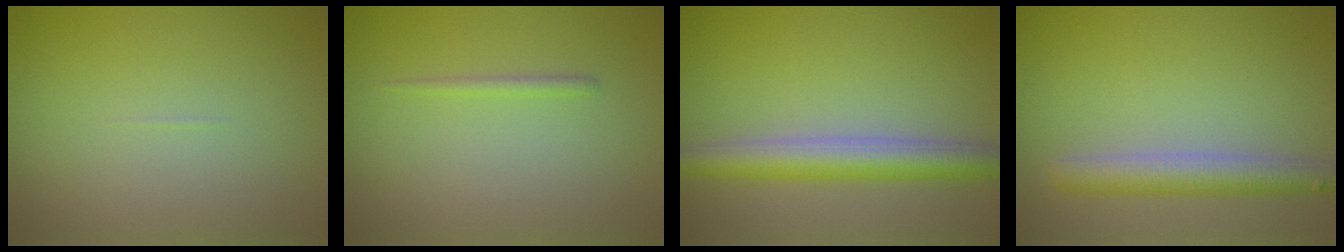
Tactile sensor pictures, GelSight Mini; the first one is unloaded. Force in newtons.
{"total": 0.8, "press": 0.8, "slide": 0.1}
{"total": 4.6, "press": 4.6, "slide": 0.1}
{"total": 3.8, "press": 3.8, "slide": 0.3}